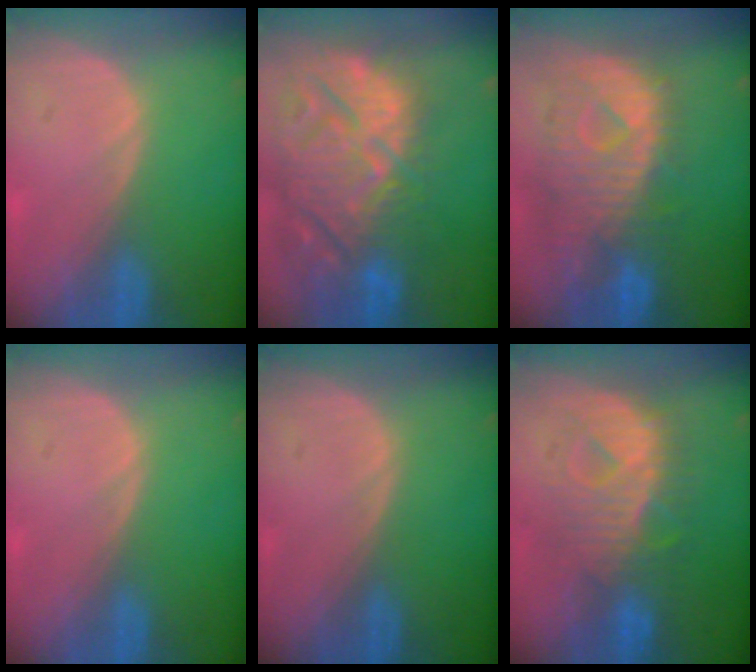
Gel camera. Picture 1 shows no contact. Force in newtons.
{"total": 15.3, "press": 13.1, "slide": 8.0}
{"total": 11.0, "press": 9.7, "slide": 5.2}
{"total": 0.0}
{"total": 0.0}
{"total": 9.0, "press": 9.0, "slide": 0.3}